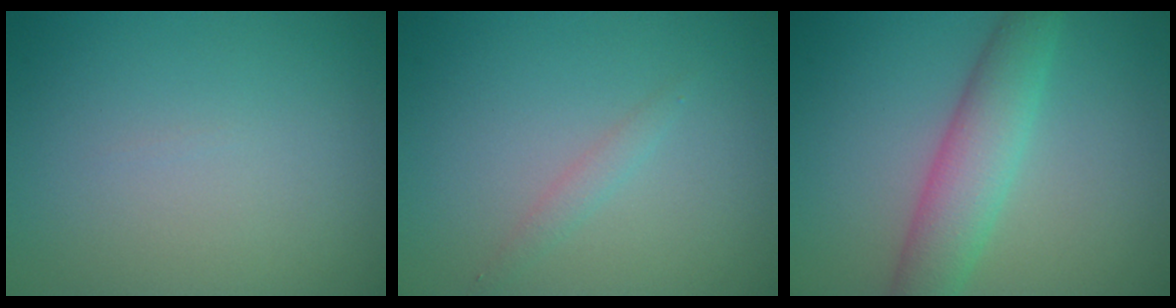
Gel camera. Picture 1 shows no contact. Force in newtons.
{"total": 1.0, "press": 1.0, "slide": 0.0}
{"total": 4.8, "press": 4.8, "slide": 0.3}